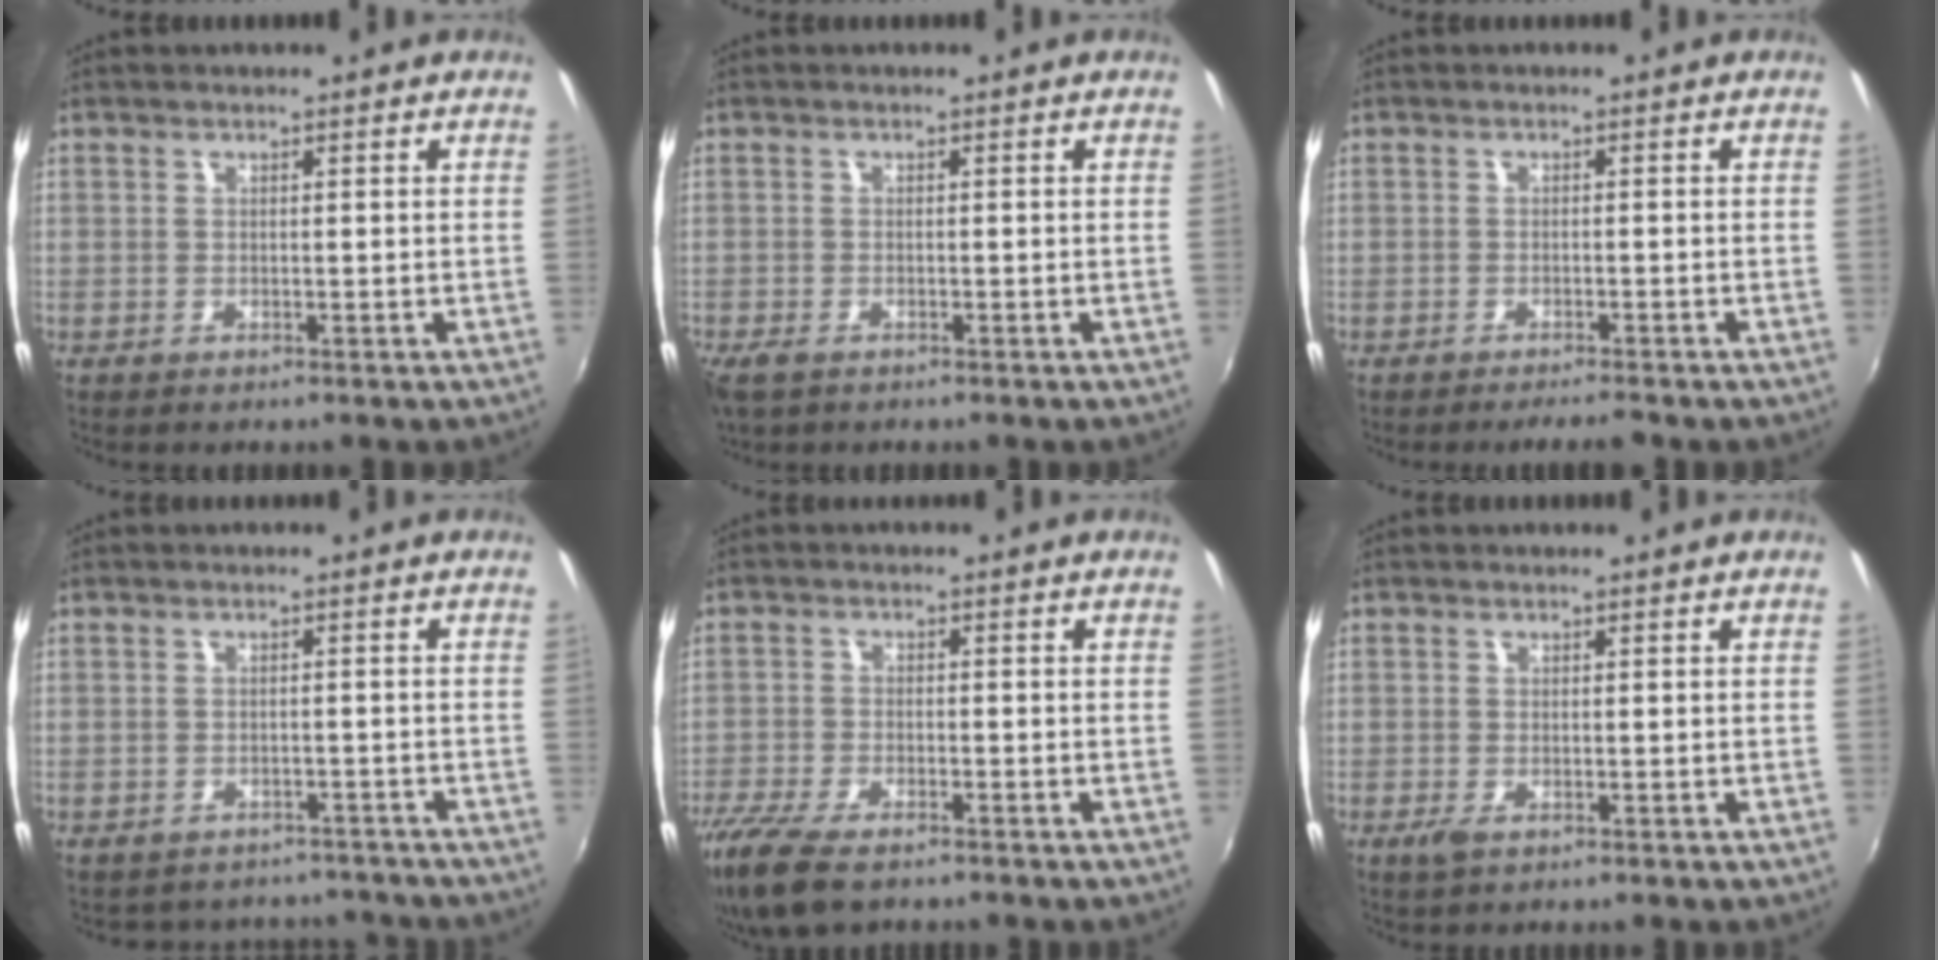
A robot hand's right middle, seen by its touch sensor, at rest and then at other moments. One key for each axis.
{"total": 3.0, "fx": -2.1, "fy": 1.4, "fz": 1.6, "tx": -0.037, "ty": -0.012, "tz": -0.040}
{"total": 3.2, "fx": -2.9, "fy": 0.3, "fz": 1.3, "tx": -0.032, "ty": -0.004, "tz": -0.045}
{"total": 10.1, "fx": -8.9, "fy": 4.1, "fz": 2.3, "tx": -0.052, "ty": 0.007, "tz": -0.108}
{"total": 11.6, "fx": -8.8, "fy": 3.9, "fz": 6.5, "tx": -0.162, "ty": -0.044, "tz": -0.164}
{"total": 1.6, "fx": -0.8, "fy": 0.6, "fz": 1.3, "tx": -0.027, "ty": -0.006, "tz": -0.015}